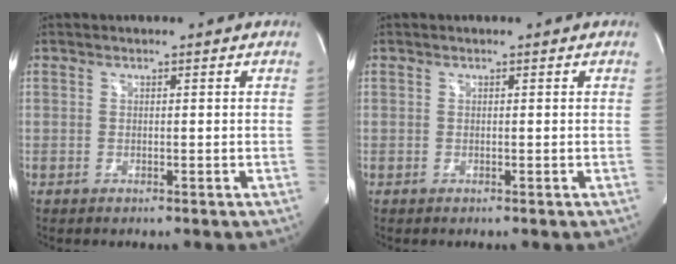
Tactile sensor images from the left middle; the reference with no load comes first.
{"total": 0.0}